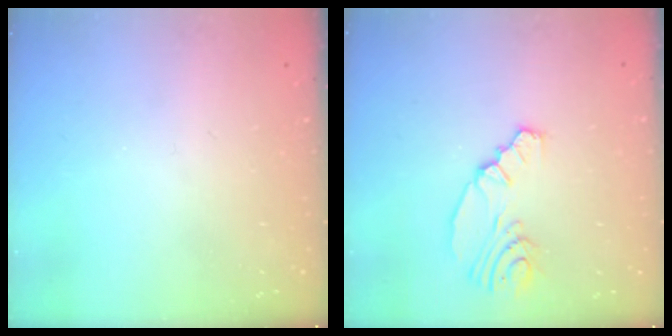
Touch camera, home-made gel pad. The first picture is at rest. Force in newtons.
{"total": 7.3, "press": 5.9, "slide": 4.4}